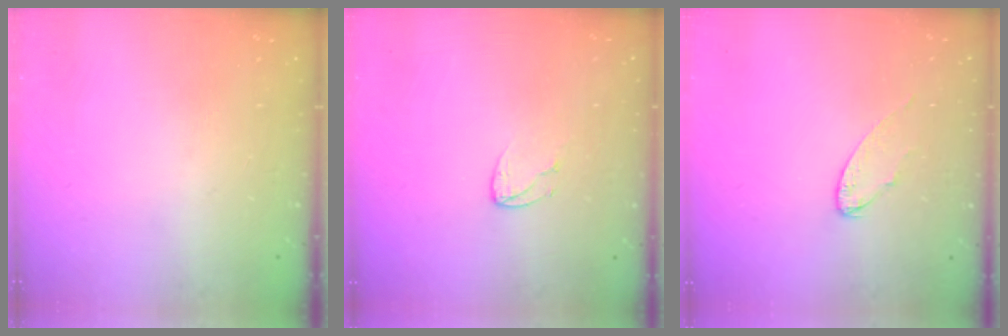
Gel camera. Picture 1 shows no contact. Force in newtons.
{"total": 4.0, "press": 4.0, "slide": 0.4}
{"total": 5.2, "press": 5.2, "slide": 0.4}